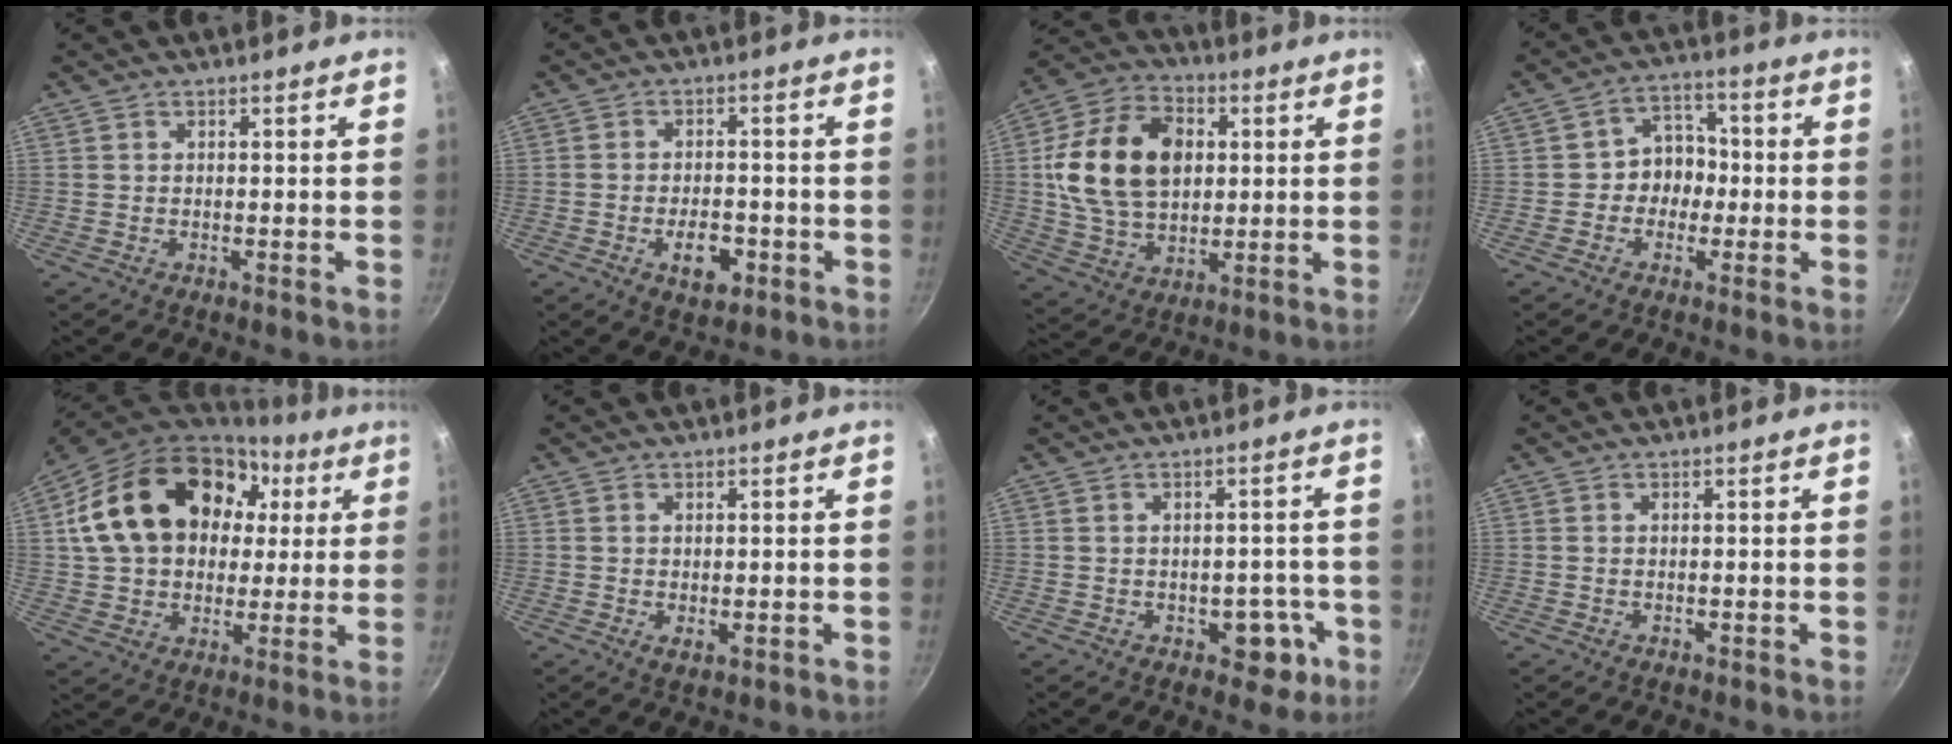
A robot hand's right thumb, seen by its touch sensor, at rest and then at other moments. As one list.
[{"total": 6.5, "force": [-2.5, 3.5, 4.8], "torque": [-0.061, 0.012, -0.034]}, {"total": 19.4, "force": [2.9, 13.6, 13.5], "torque": [-0.225, 0.005, 0.049]}, {"total": 6.9, "force": [-1.1, 6.0, 3.2], "torque": [0.005, 0.024, -0.029]}, {"total": 24.8, "force": [6.4, 17.8, 15.9], "torque": [-0.263, 0.027, 0.115]}, {"total": 2.2, "force": [-0.2, 1.1, 1.9], "torque": [-0.030, -0.008, -0.001]}, {"total": 6.2, "force": [-2.3, 4.0, 4.1], "torque": [-0.021, 0.020, -0.021]}, {"total": 0.5, "force": [-0.2, 0.3, 0.4], "torque": [-0.007, 0.003, -0.003]}]